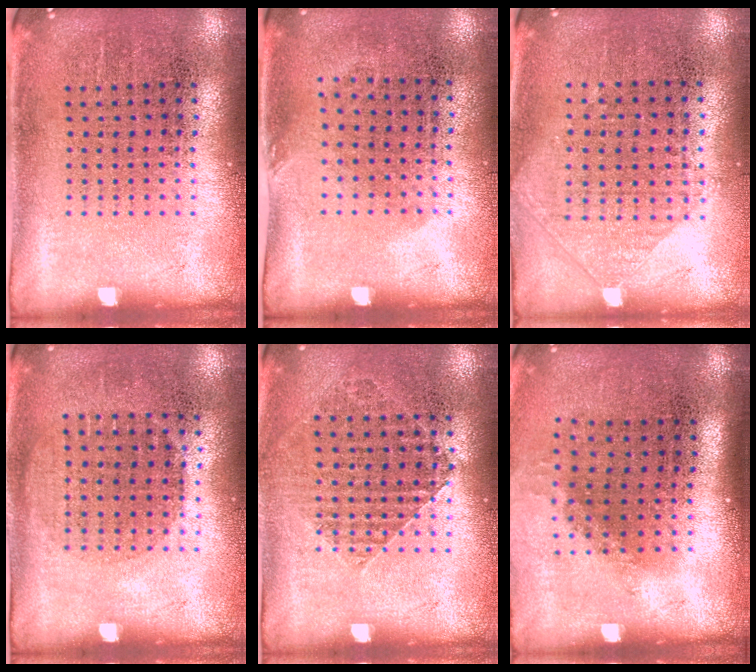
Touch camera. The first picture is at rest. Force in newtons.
{"total": 0.8, "press": 0.7, "slide": 0.5}
{"total": 0.9, "press": 0.9, "slide": 0.3}
{"total": 1.0, "press": 0.8, "slide": 0.5}
{"total": 1.0, "press": 1.0, "slide": 0.2}
{"total": 1.2, "press": 0.9, "slide": 0.9}